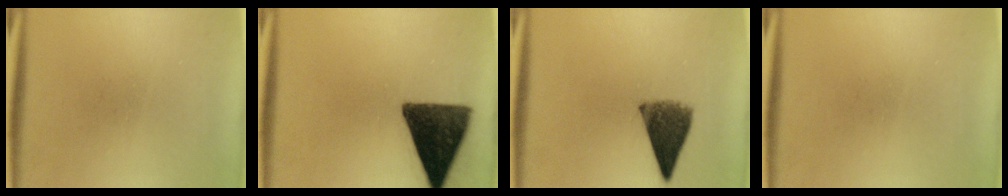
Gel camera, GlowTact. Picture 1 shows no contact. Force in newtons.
{"total": 14.1}
{"total": 8.1}
{"total": 0.0}